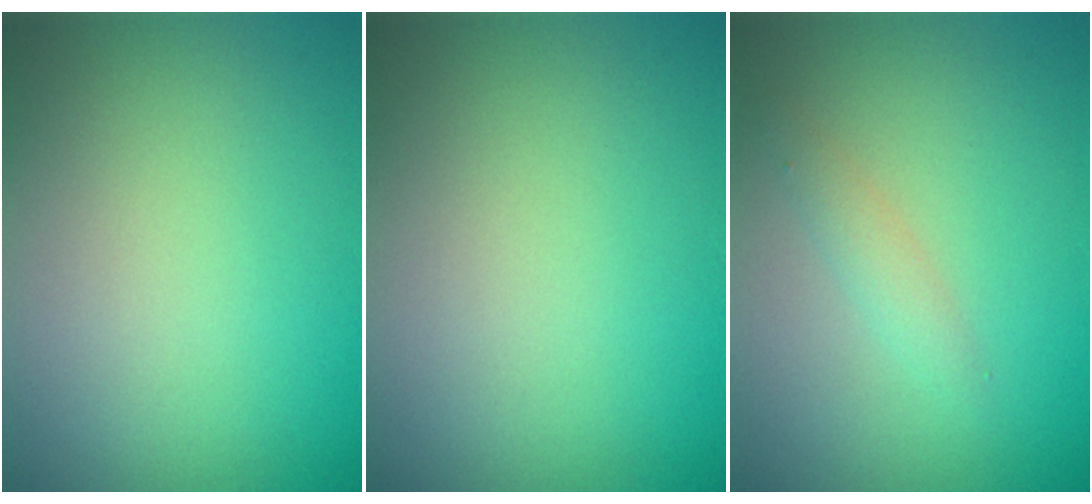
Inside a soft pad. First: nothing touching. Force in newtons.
{"total": 0.0}
{"total": 1.3, "press": 1.3, "slide": 0.0}